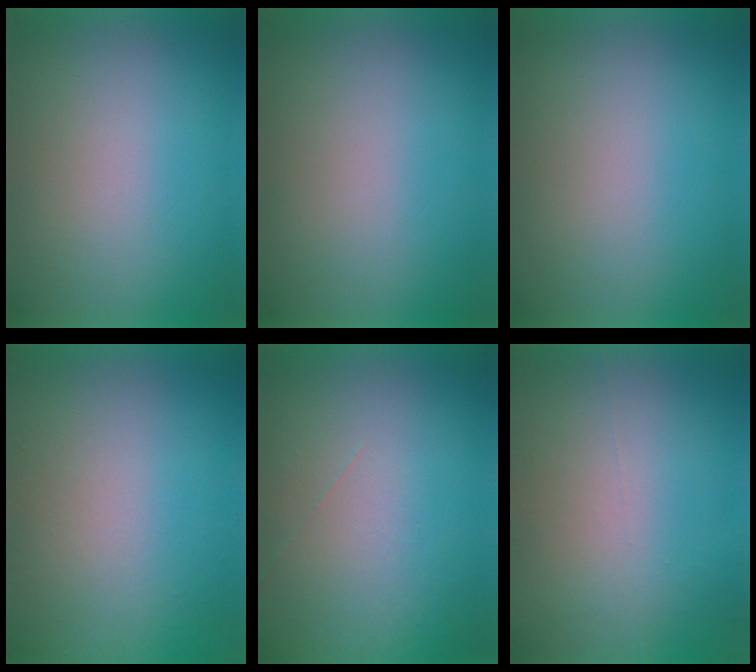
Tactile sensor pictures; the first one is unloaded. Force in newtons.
{"total": 0.0}
{"total": 0.0}
{"total": 5.2}
{"total": 1.2}
{"total": 7.1}